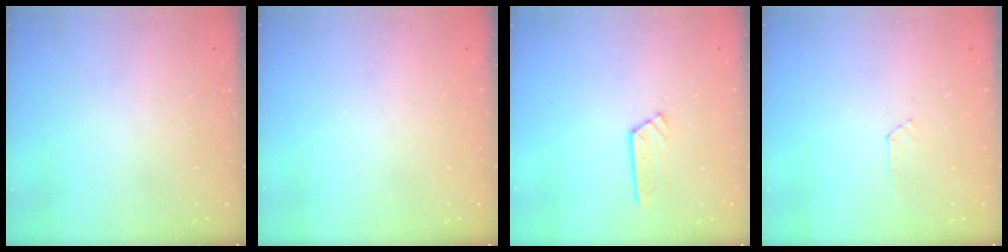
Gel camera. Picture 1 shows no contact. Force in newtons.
{"total": 0.0}
{"total": 3.3, "press": 3.3, "slide": 0.4}
{"total": 2.8, "press": 2.7, "slide": 0.5}